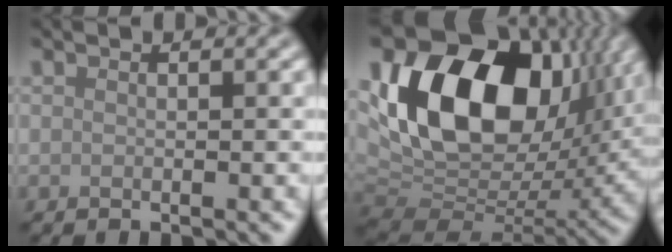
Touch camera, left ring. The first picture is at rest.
{"total": 18.1, "force": [5.1, 11.7, 12.8], "torque": [-0.244, 0.012, 0.091]}